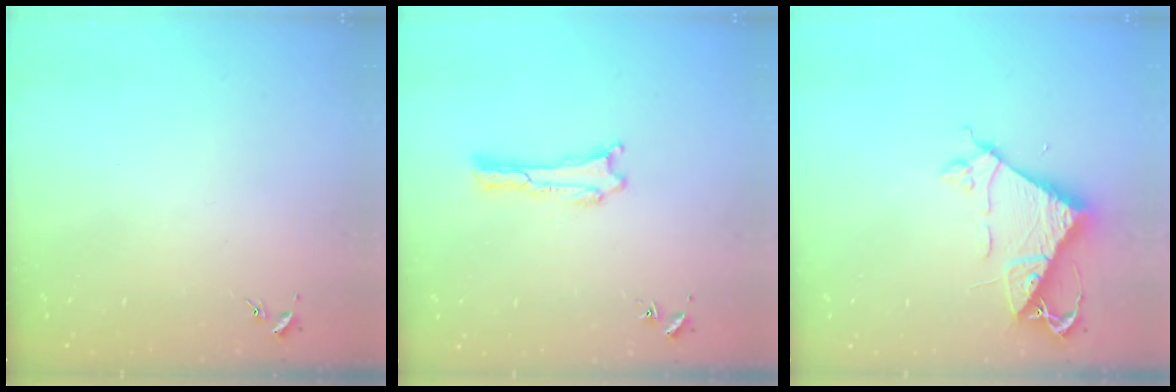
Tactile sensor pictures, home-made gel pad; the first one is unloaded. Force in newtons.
{"total": 0.0}
{"total": 7.5, "press": 7.5, "slide": 0.1}